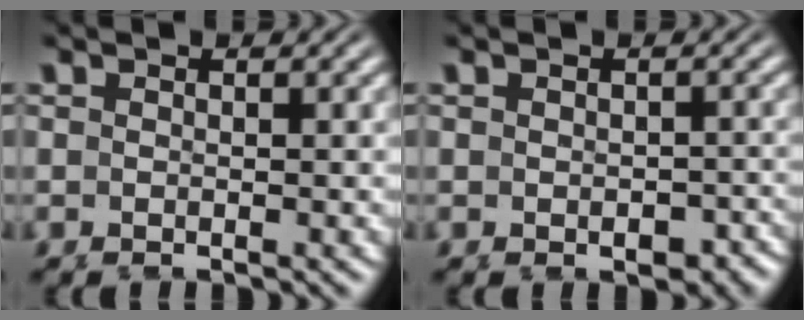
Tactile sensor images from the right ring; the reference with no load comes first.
{"total": 2.0, "force": [-1.5, 1.1, 0.6], "torque": [-0.004, -0.009, -0.019]}